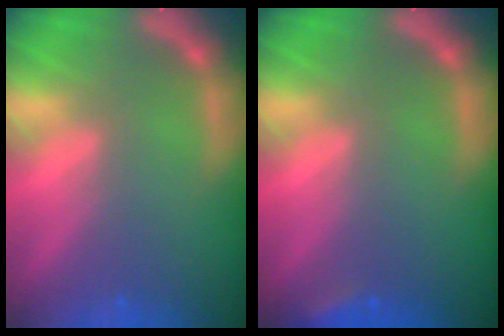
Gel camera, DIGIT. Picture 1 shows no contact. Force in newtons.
{"total": 1.9}